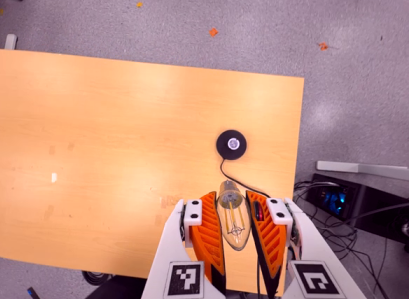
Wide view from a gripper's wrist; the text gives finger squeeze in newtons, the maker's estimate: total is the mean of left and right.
{"total": 19.0, "left": 20.8, "right": 17.2}